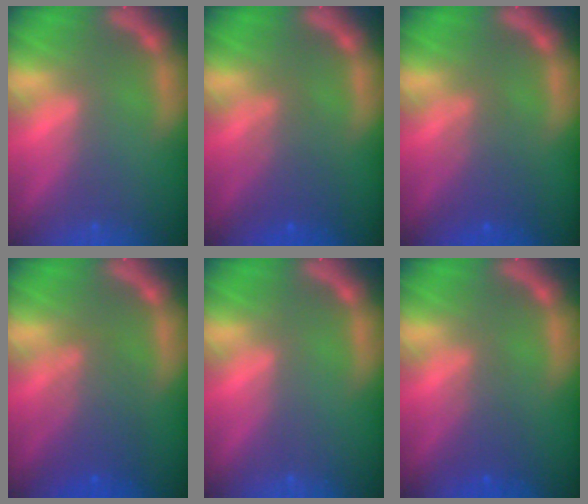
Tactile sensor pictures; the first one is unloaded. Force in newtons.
{"total": 3.6}
{"total": 3.6}
{"total": 4.5}
{"total": 0.0}
{"total": 2.5}